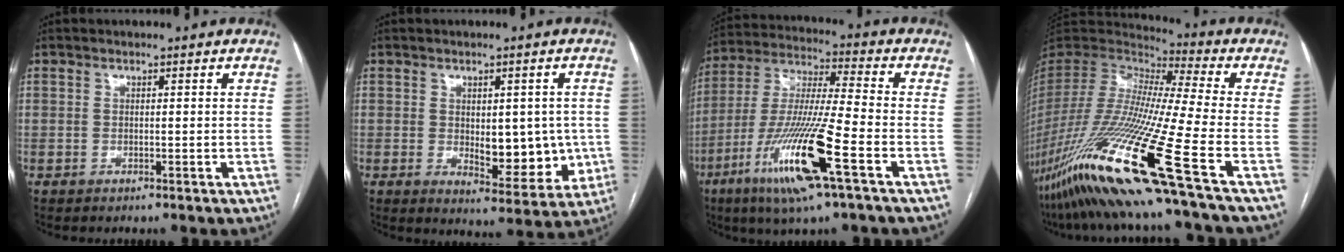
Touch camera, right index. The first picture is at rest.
{"total": 9.6, "force": [-0.7, 4.7, 8.3], "torque": [-0.099, 0.000, 0.006]}
{"total": 17.7, "force": [-7.9, 0.5, 15.9], "torque": [-0.338, -0.030, -0.150]}
{"total": 26.7, "force": [-15.9, -1.6, 21.4], "torque": [-0.447, -0.070, -0.302]}